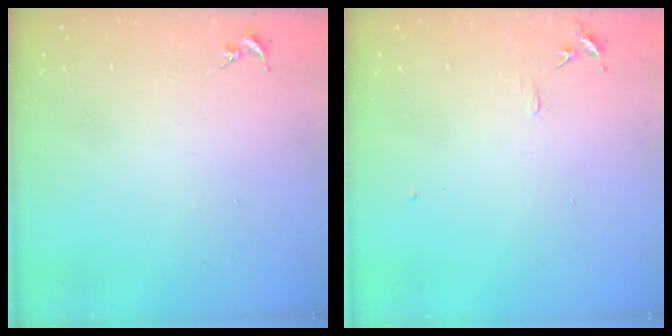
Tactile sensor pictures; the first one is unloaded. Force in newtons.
{"total": 5.8, "press": 5.8, "slide": 0.6}